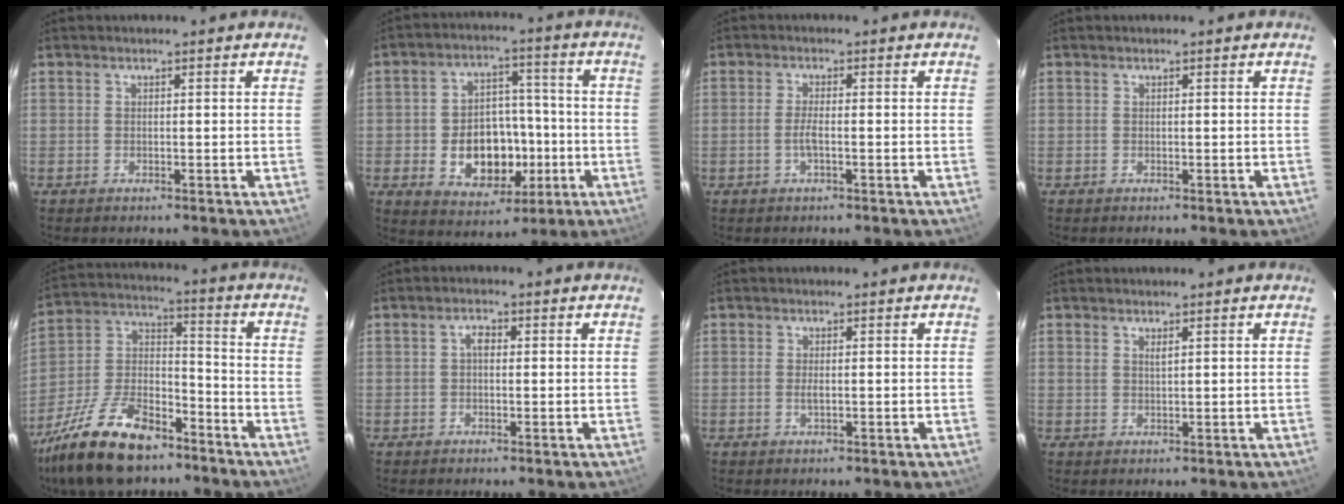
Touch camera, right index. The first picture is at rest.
{"total": 13.2, "force": [-3.4, 9.6, 8.4], "torque": [-0.173, 0.019, -0.033]}
{"total": 2.5, "force": [-0.8, 0.4, 2.3], "torque": [-0.048, -0.001, -0.016]}
{"total": 0.0}
{"total": 20.3, "force": [-13.6, 9.5, 11.8], "torque": [-0.251, 0.004, -0.242]}
{"total": 1.8, "force": [0.2, 1.1, 1.5], "torque": [-0.027, 0.008, 0.001]}
{"total": 1.2, "force": [-0.2, 0.3, 1.1], "torque": [-0.023, -0.001, -0.003]}
{"total": 1.1, "force": [0.7, 0.4, 0.7], "torque": [-0.013, 0.001, 0.013]}